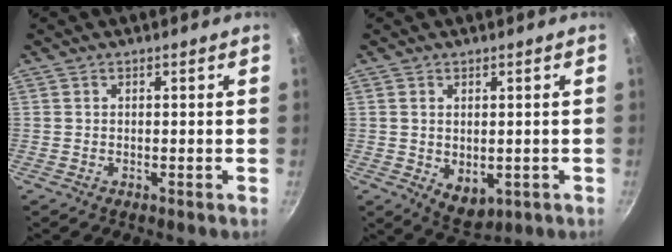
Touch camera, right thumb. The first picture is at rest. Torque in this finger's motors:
{"motor_torque": [-0.49, 0.26, 0.35, 0.37, 0.00]}